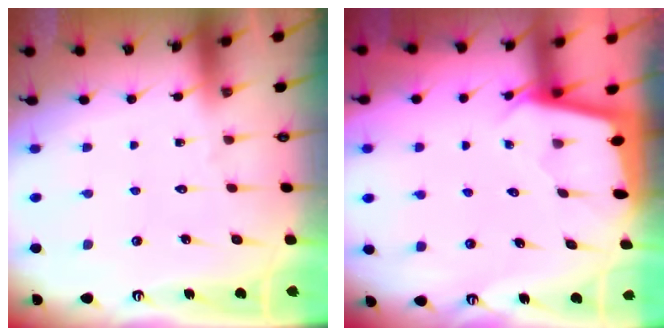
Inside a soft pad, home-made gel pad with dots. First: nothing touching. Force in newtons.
{"total": 1.7, "press": 1.7, "slide": 0.1}